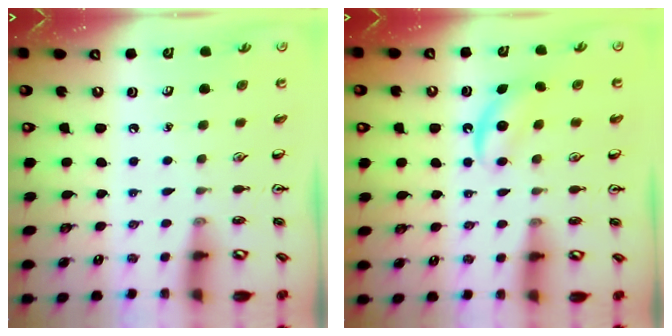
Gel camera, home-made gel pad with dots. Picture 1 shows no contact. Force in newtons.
{"total": 4.5, "press": 4.3, "slide": 1.0}